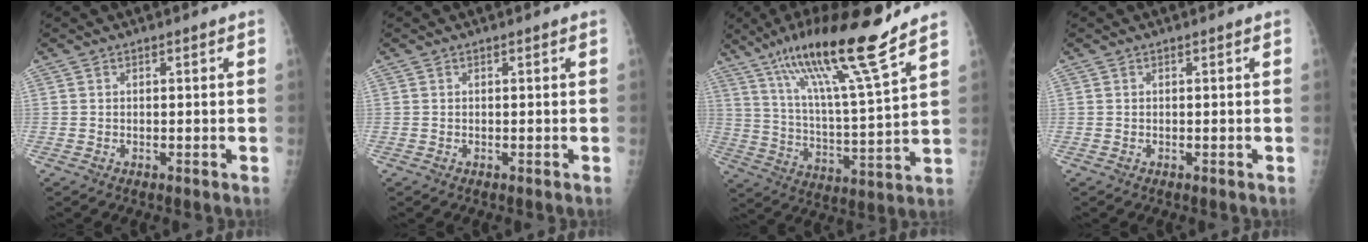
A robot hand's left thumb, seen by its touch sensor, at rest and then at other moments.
{"total": 0.0}
{"total": 19.1, "force": [13.6, 0.9, 13.4], "torque": [-0.218, -0.064, 0.235]}
{"total": 0.0}